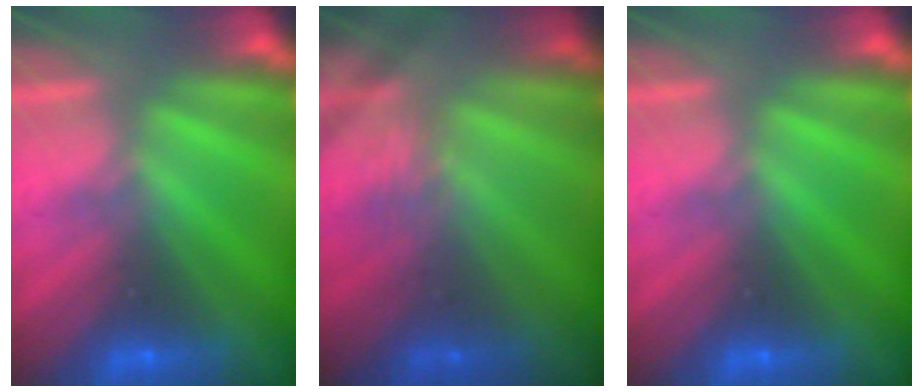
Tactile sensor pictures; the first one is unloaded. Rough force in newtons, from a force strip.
{"total": 2.2}
{"total": 0.0}